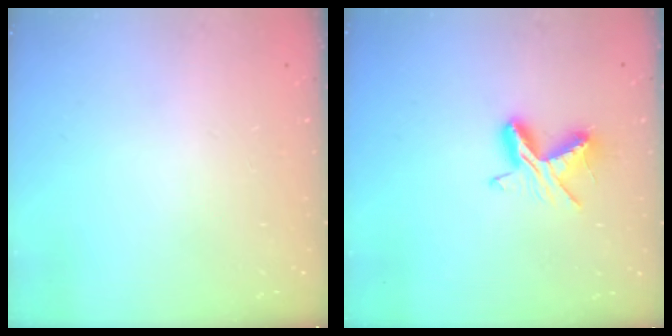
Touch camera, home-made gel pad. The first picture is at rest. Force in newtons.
{"total": 8.0, "press": 7.9, "slide": 0.7}